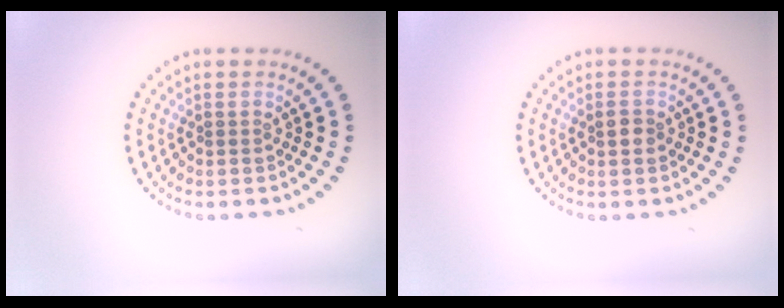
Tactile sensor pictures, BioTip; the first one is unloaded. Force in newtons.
{"total": 1.1, "press": 1.1, "slide": 0.1}